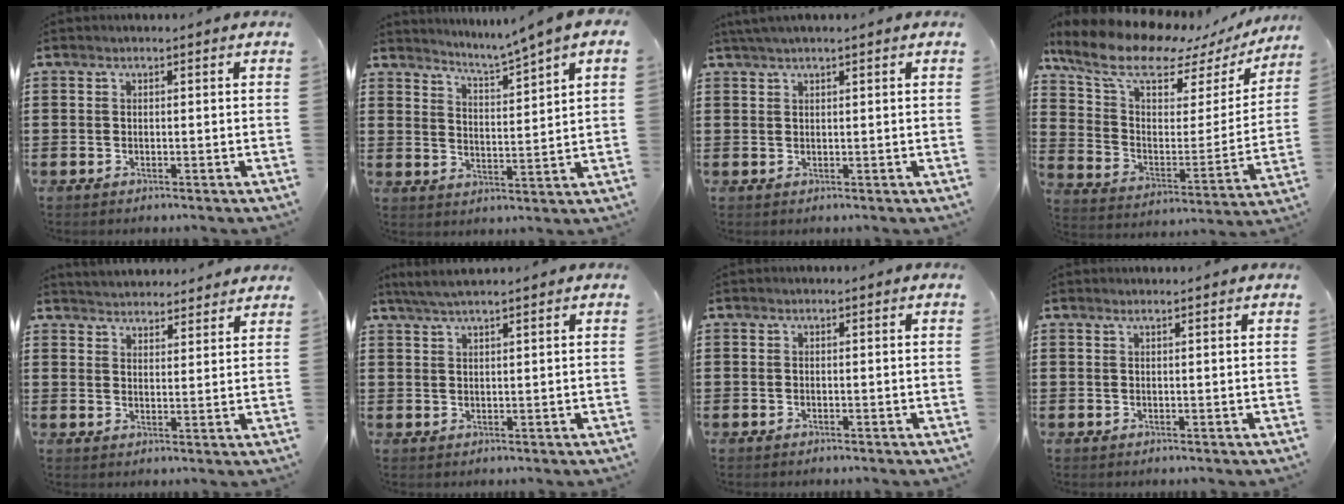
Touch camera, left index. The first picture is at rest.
{"total": 4.1, "force": [3.7, -1.1, 1.2], "torque": [-0.042, -0.030, 0.057]}
{"total": 1.5, "force": [1.2, -0.1, 1.0], "torque": [-0.019, 0.000, 0.022]}
{"total": 11.9, "force": [9.4, 4.0, 6.0], "torque": [-0.151, -0.056, 0.162]}
{"total": 3.5, "force": [3.5, -0.1, -0.3], "torque": [-0.005, -0.016, 0.064]}
{"total": 3.0, "force": [2.6, -0.1, 1.5], "torque": [-0.035, 0.001, 0.049]}
{"total": 0.0}
{"total": 1.1, "force": [0.9, -0.1, 0.5], "torque": [-0.011, -0.002, 0.017]}